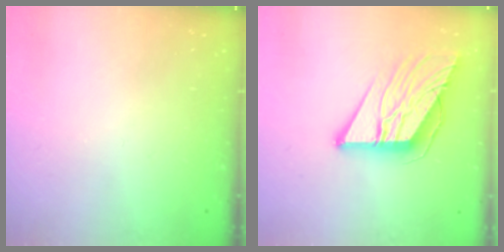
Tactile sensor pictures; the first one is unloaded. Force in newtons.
{"total": 11.3, "press": 11.2, "slide": 1.5}